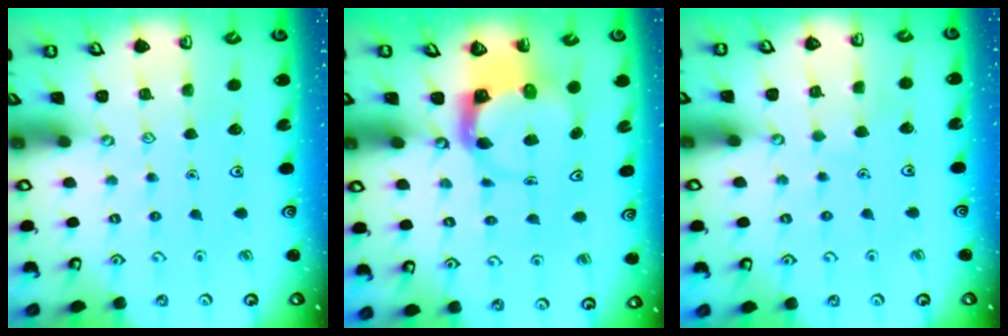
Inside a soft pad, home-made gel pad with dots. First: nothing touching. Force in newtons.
{"total": 3.7, "press": 3.7, "slide": 0.6}
{"total": 2.7, "press": 2.7, "slide": 0.2}